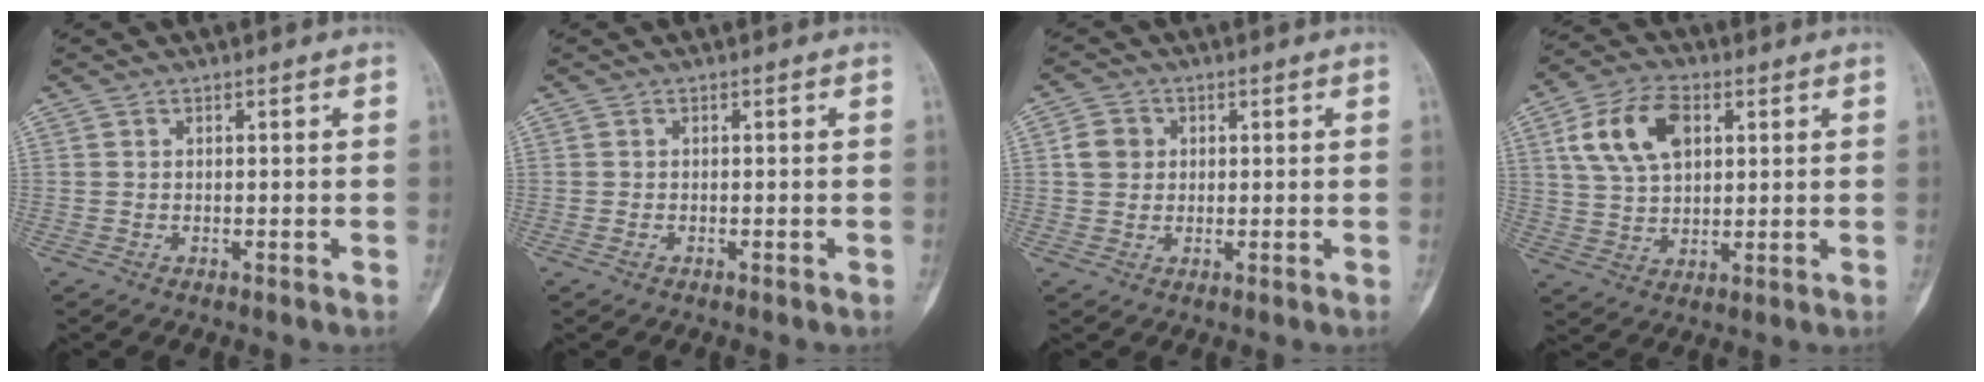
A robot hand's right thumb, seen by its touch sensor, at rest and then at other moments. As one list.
[{"total": 0.5, "force": [-0.3, 0.2, 0.3], "torque": [-0.013, 0.003, -0.003]}, {"total": 3.8, "force": [0.6, 3.4, 1.5], "torque": [-0.015, 0.003, 0.006]}, {"total": 11.7, "force": [3.8, 7.2, 8.4], "torque": [-0.146, 0.001, 0.070]}]